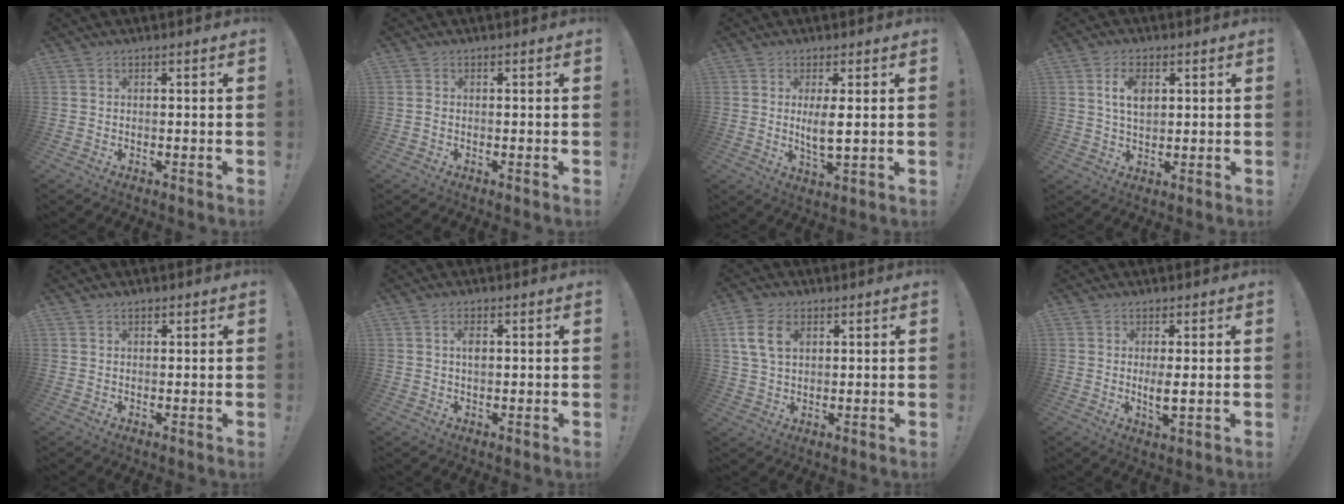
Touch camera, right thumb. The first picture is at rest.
{"total": 0.7, "force": [-0.4, 0.1, 0.6], "torque": [-0.011, 0.001, -0.007]}
{"total": 5.6, "force": [1.0, 1.6, 5.3], "torque": [-0.099, -0.016, 0.011]}
{"total": 6.9, "force": [1.9, 4.1, 5.2], "torque": [-0.083, 0.002, 0.033]}
{"total": 0.9, "force": [0.6, 0.6, 0.4], "torque": [-0.005, 0.001, 0.010]}
{"total": 2.8, "force": [0.5, 1.6, 2.2], "torque": [-0.031, 0.000, 0.004]}
{"total": 10.1, "force": [3.2, 6.6, 6.9], "torque": [-0.132, 0.009, 0.063]}
{"total": 4.2, "force": [0.4, 0.9, 4.1], "torque": [-0.072, -0.012, 0.006]}